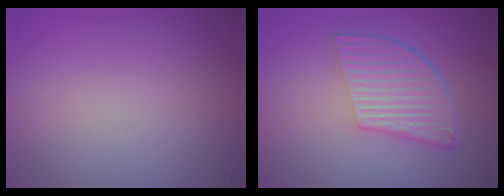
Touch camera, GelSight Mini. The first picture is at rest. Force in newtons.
{"total": 5.2, "press": 3.7, "slide": 3.6}